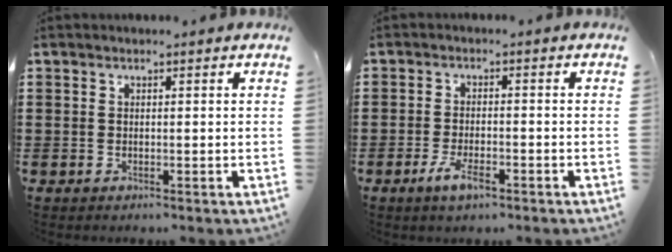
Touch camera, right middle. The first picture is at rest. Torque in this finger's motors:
{"motor_torque": [1.73, -0.10, 0.38, 0.08]}